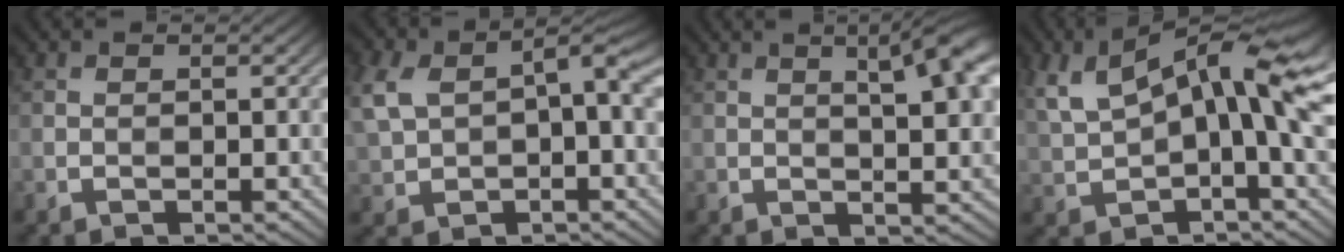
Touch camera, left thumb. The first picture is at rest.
{"total": 10.0, "force": [1.4, 5.9, 7.9], "torque": [-0.193, 0.005, 0.024]}
{"total": 8.5, "force": [3.2, 2.2, 7.5], "torque": [-0.094, 0.018, 0.041]}
{"total": 13.9, "force": [4.3, 5.4, 12.0], "torque": [-0.241, 0.002, 0.081]}